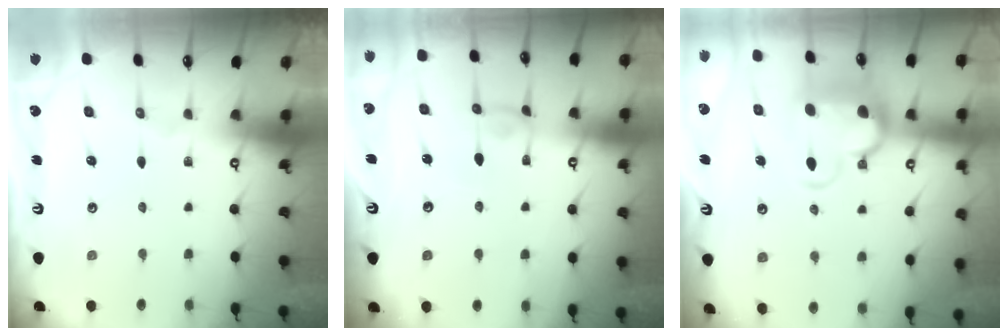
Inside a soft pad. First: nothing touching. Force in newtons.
{"total": 2.3, "press": 2.3, "slide": 0.2}
{"total": 6.0, "press": 5.7, "slide": 1.6}